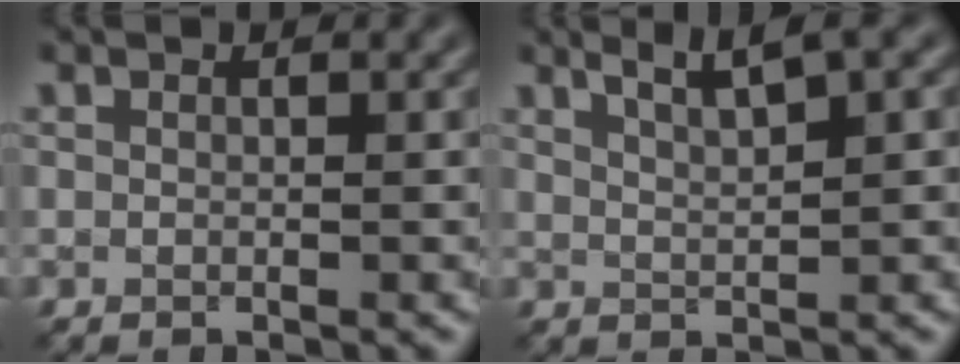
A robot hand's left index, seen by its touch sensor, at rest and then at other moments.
{"total": 3.4, "force": [2.4, 0.4, 2.4], "torque": [-0.031, 0.005, 0.044]}